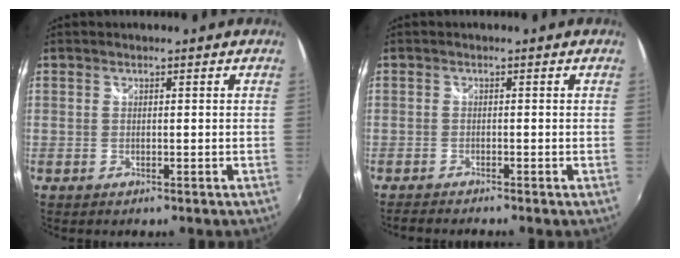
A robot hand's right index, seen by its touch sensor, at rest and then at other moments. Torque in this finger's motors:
{"motor_torque": [0.04, -0.03, -0.07, -0.01]}